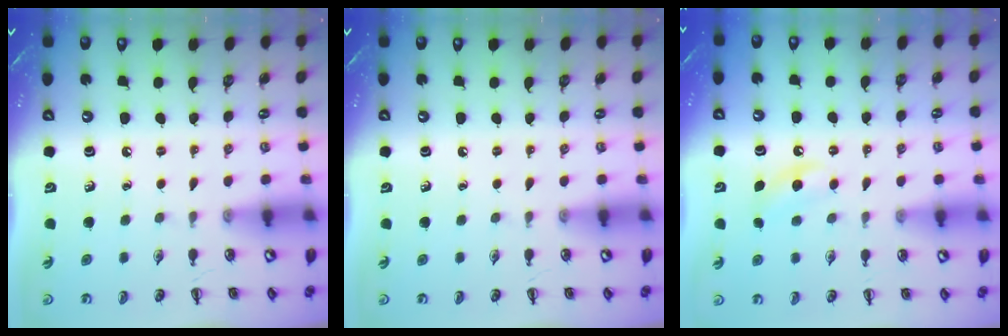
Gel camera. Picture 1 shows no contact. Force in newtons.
{"total": 0.0}
{"total": 5.4, "press": 5.3, "slide": 1.3}